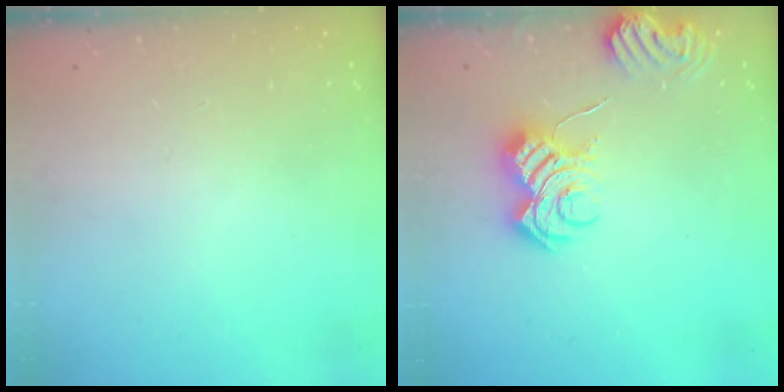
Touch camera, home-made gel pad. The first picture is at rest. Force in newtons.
{"total": 8.5, "press": 8.5, "slide": 0.9}